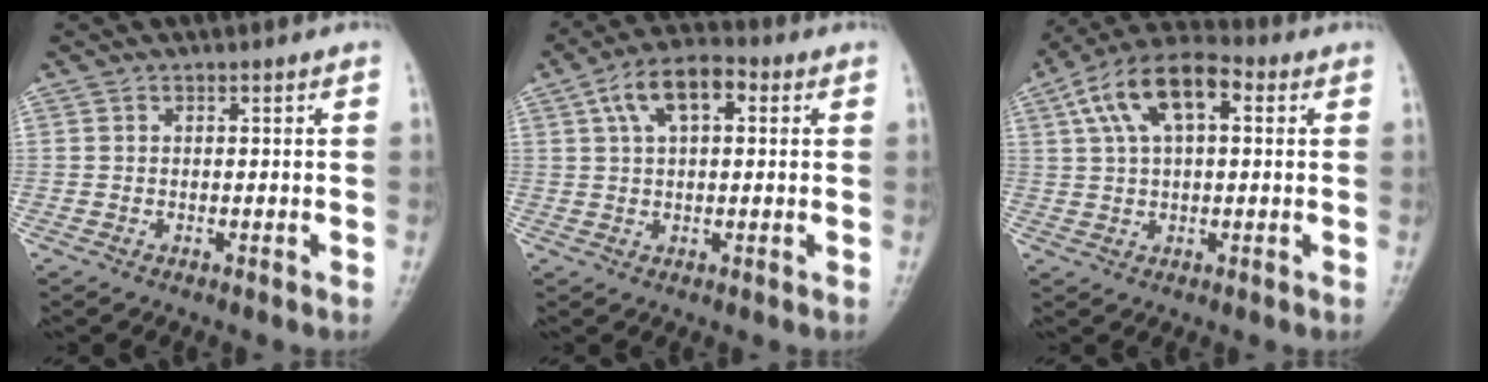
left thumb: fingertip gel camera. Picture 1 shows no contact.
{"total": 9.1, "force": [2.9, 4.6, 7.2], "torque": [-0.124, 0.024, 0.042]}
{"total": 12.7, "force": [3.9, 6.4, 10.3], "torque": [-0.183, 0.031, 0.061]}